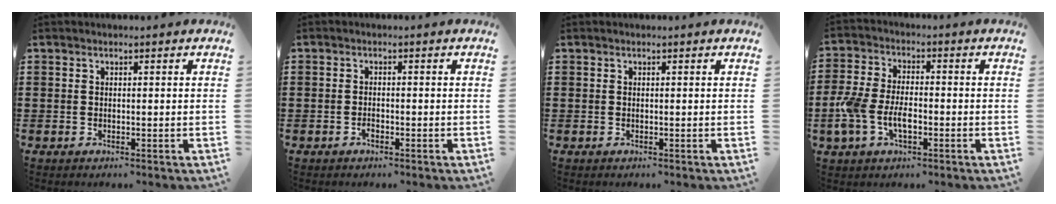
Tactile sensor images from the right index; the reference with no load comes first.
{"total": 1.1, "force": [-0.8, 0.5, 0.6], "torque": [-0.013, -0.002, -0.014]}
{"total": 0.0}
{"total": 6.5, "force": [-2.1, 3.5, 5.1], "torque": [-0.122, 0.002, -0.045]}